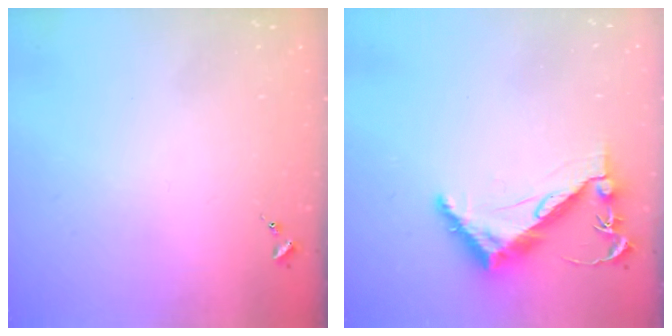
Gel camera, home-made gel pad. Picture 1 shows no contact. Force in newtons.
{"total": 9.7, "press": 9.6, "slide": 1.0}